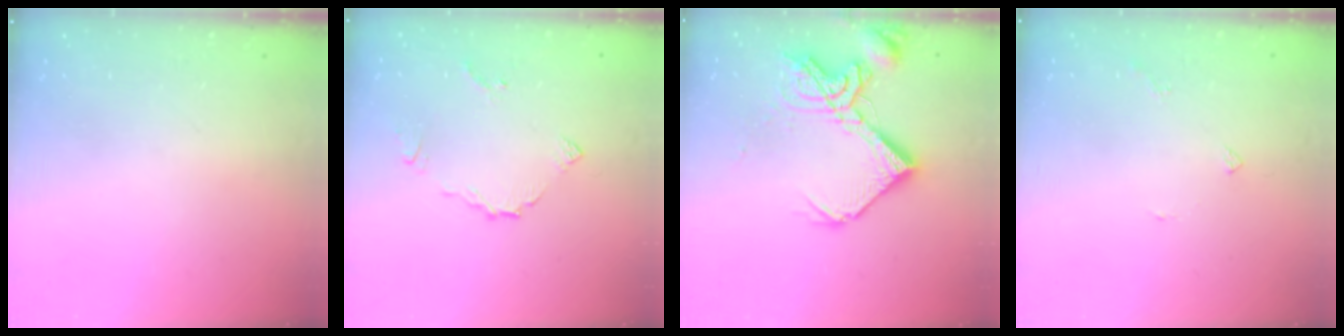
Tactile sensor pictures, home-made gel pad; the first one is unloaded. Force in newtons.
{"total": 5.8, "press": 5.7, "slide": 0.5}
{"total": 15.5, "press": 15.4, "slide": 1.5}
{"total": 3.5, "press": 3.5, "slide": 0.5}